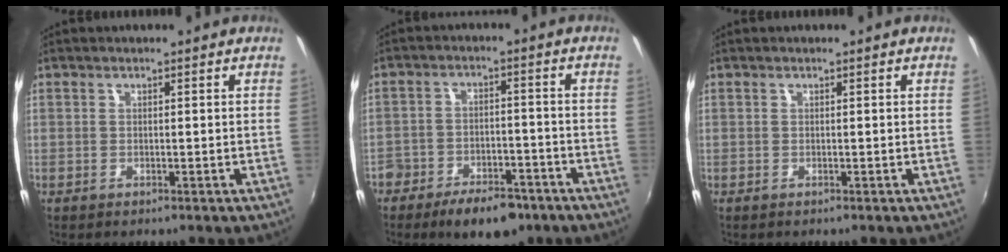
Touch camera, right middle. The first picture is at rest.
{"total": 12.6, "force": [-8.9, 6.4, 6.3], "torque": [-0.145, 0.000, -0.135]}
{"total": 0.0}